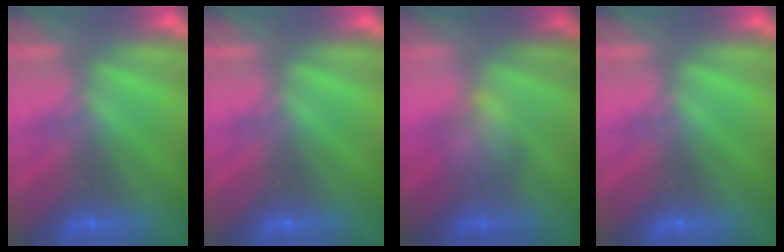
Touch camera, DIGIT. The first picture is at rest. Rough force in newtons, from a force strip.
{"total": 0.0}
{"total": 2.0}
{"total": 0.0}